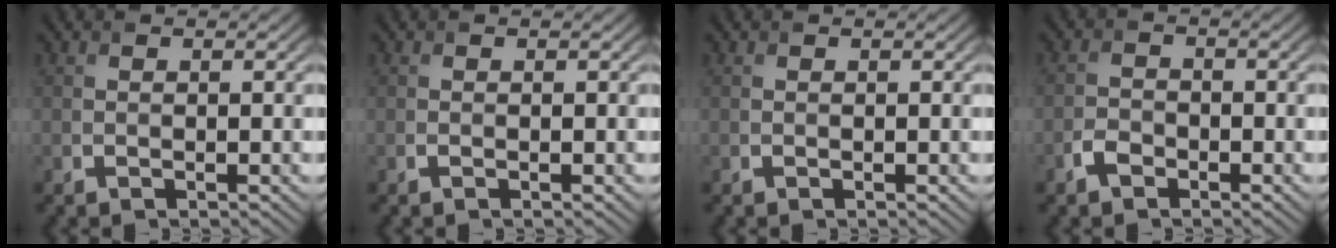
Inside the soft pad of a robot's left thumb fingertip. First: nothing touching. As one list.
[{"total": 0.0}, {"total": 0.0}, {"total": 2.2, "force": [-1.5, 1.4, 0.9], "torque": [-0.019, 0.003, -0.035]}]